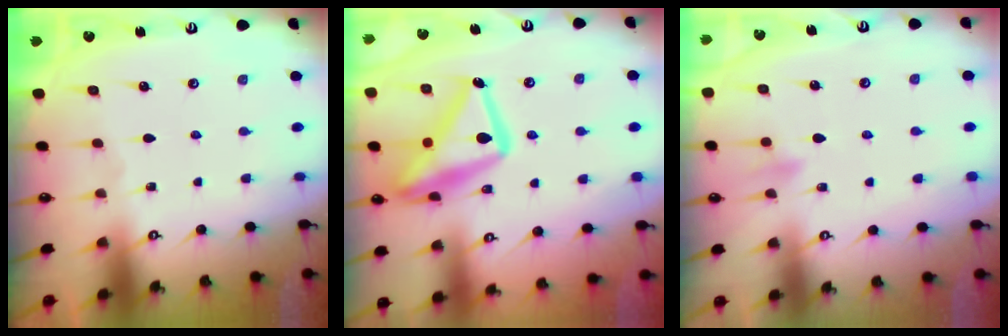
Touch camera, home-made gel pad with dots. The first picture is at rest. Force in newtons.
{"total": 20.0, "press": 19.9, "slide": 1.6}
{"total": 7.2, "press": 7.1, "slide": 0.8}